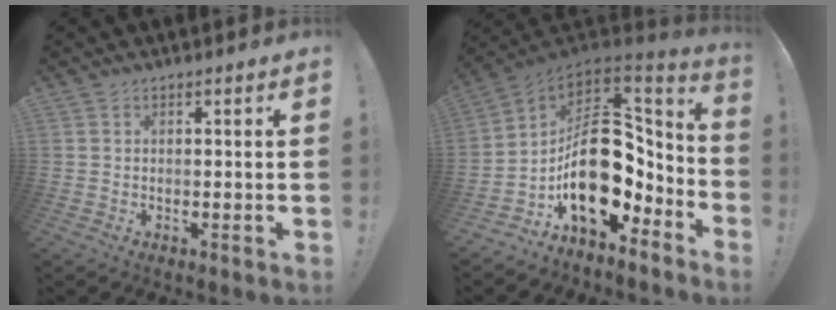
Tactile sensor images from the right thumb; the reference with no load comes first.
{"total": 24.7, "force": [-1.4, 16.2, 18.6], "torque": [-0.299, 0.004, 0.006]}